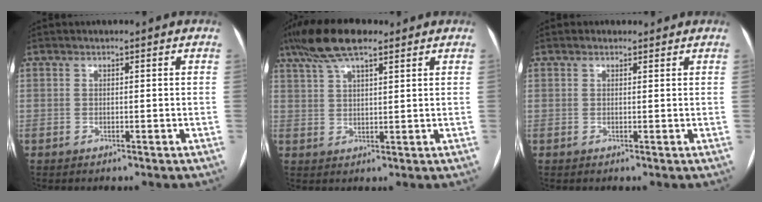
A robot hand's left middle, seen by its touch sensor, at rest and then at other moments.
{"total": 9.2, "force": [6.6, 2.2, 6.0], "torque": [-0.119, 0.030, 0.117]}
{"total": 1.1, "force": [0.9, 0.6, 0.0], "torque": [-0.001, 0.009, 0.011]}